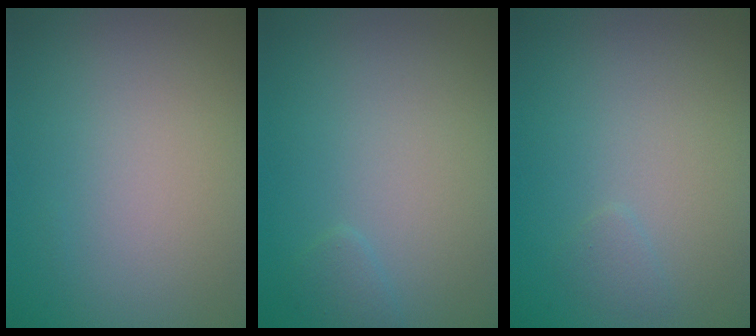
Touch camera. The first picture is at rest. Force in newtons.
{"total": 0.8, "press": 0.8, "slide": 0.1}
{"total": 0.7, "press": 0.7, "slide": 0.1}